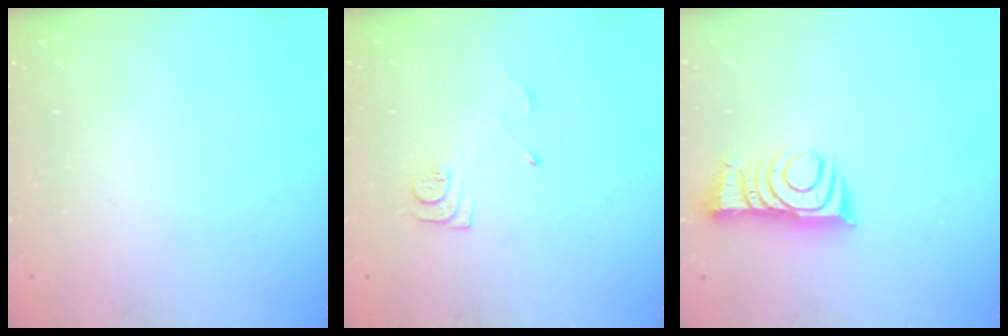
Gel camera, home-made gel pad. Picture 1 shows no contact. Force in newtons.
{"total": 8.4, "press": 8.3, "slide": 0.8}
{"total": 10.0, "press": 9.9, "slide": 1.0}